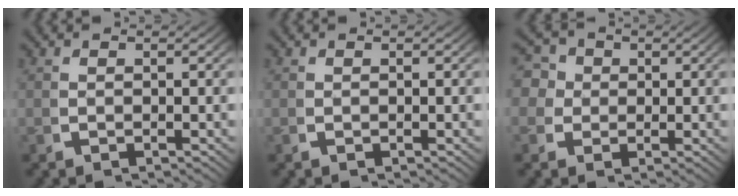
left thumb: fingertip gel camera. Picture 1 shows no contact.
{"total": 0.0}
{"total": 6.6, "force": [1.8, 5.7, 2.9], "torque": [-0.067, -0.001, 0.021]}